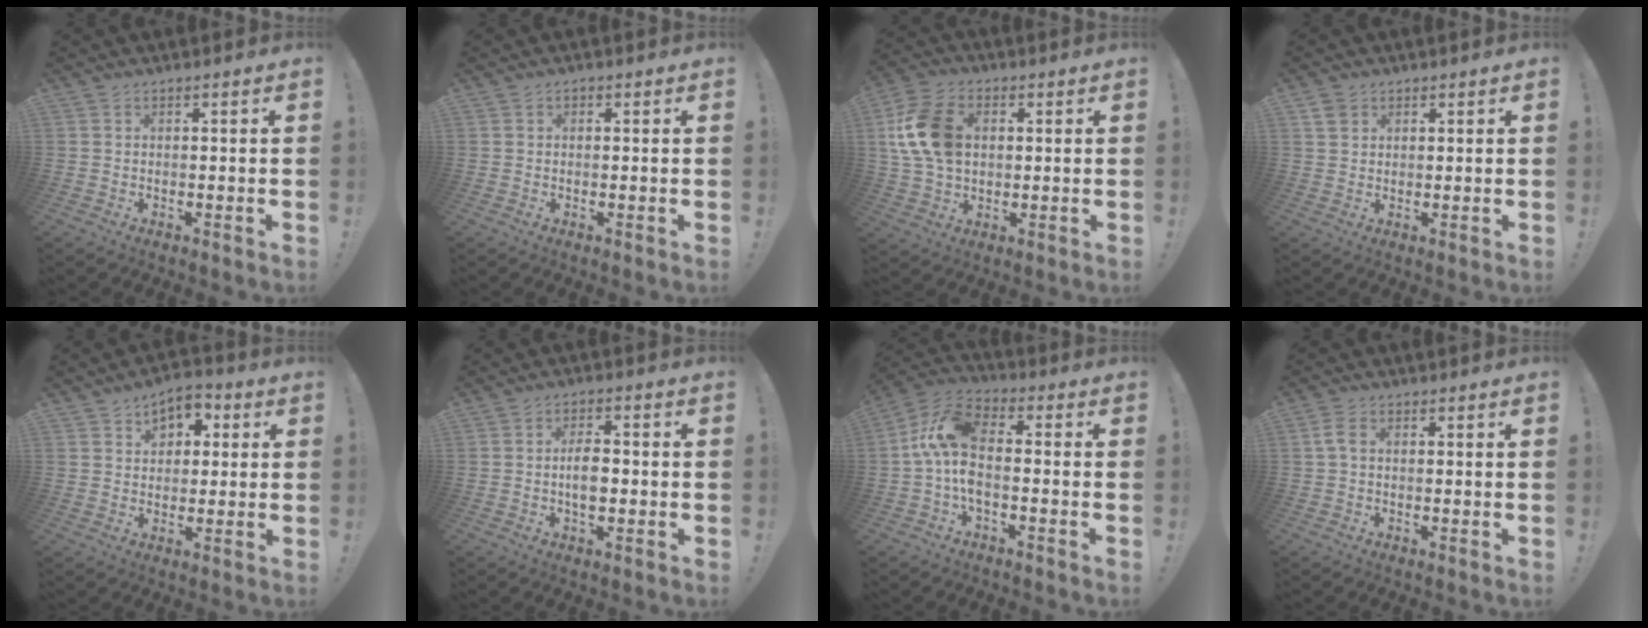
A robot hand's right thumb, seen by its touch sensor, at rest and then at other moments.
{"total": 0.7, "force": [-0.3, 0.6, 0.2], "torque": [0.001, 0.000, -0.007]}
{"total": 16.0, "force": [2.7, 11.3, 10.9], "torque": [-0.199, 0.003, 0.053]}
{"total": 3.1, "force": [1.9, 2.3, 0.9], "torque": [-0.011, -0.008, 0.035]}
{"total": 6.4, "force": [2.6, 5.2, 2.7], "torque": [-0.040, -0.006, 0.046]}
{"total": 5.9, "force": [-0.9, 3.1, 4.9], "torque": [-0.081, 0.005, -0.021]}
{"total": 12.1, "force": [-1.1, 6.7, 10.0], "torque": [-0.199, 0.018, -0.013]}
{"total": 3.2, "force": [0.3, 2.1, 2.4], "torque": [-0.049, 0.010, 0.007]}